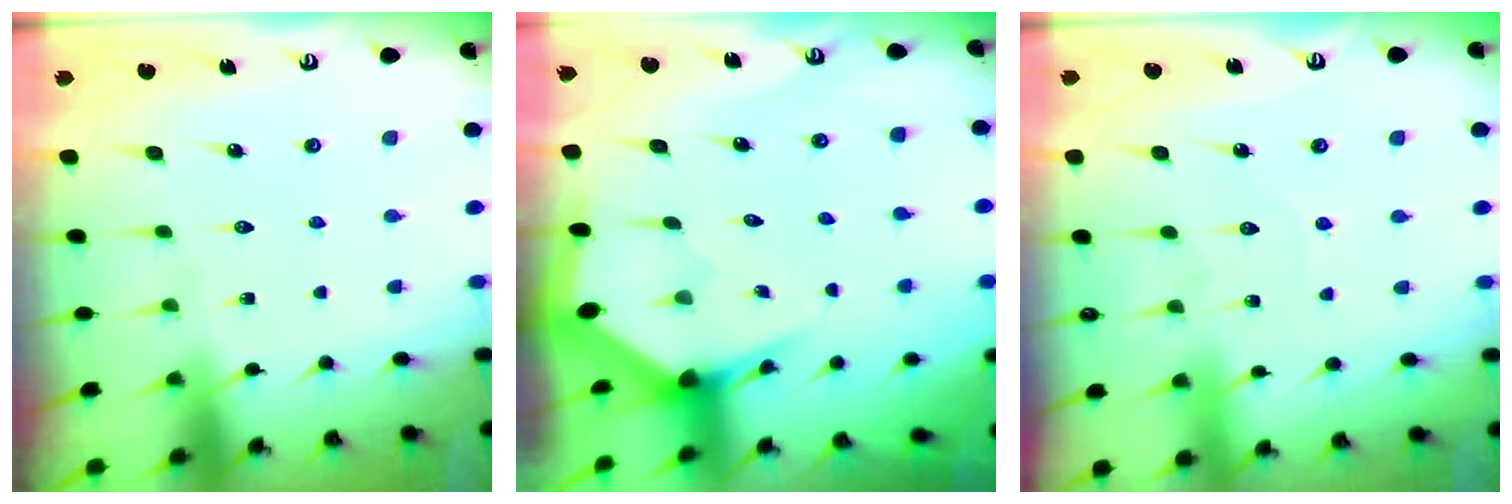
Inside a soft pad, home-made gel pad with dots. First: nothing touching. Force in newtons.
{"total": 3.5, "press": 3.5, "slide": 0.2}
{"total": 3.7, "press": 3.7, "slide": 0.3}